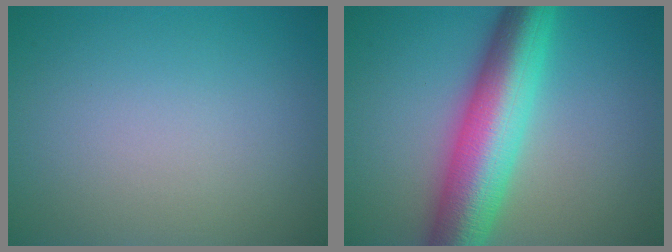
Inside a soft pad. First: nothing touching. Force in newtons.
{"total": 10.0, "press": 10.0, "slide": 0.1}